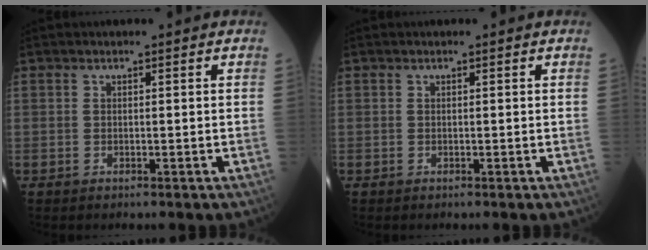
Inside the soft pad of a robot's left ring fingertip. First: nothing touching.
{"total": 0.0}